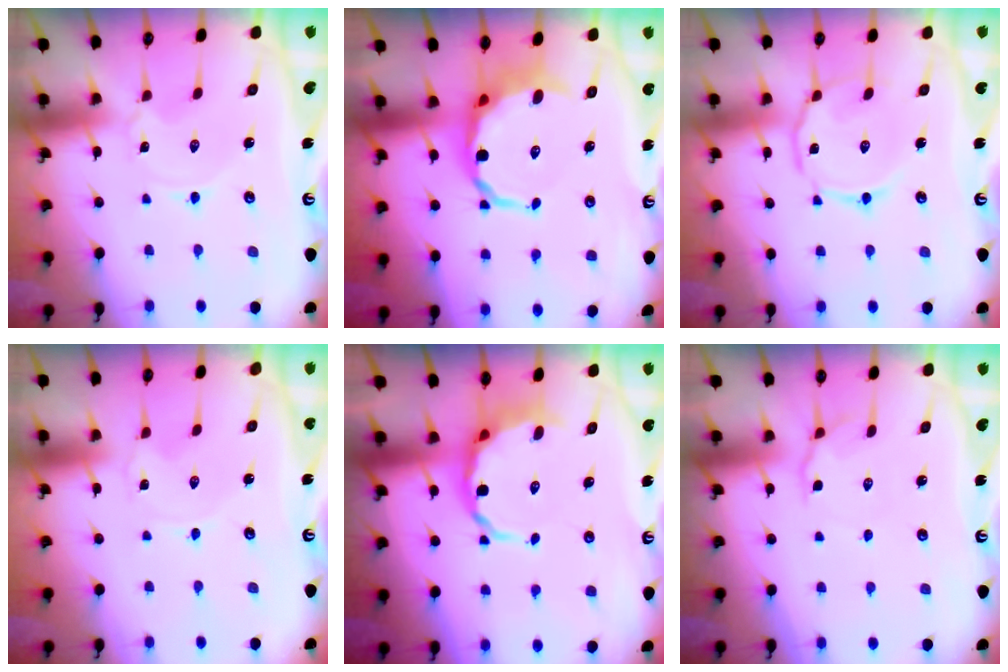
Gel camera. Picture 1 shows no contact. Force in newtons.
{"total": 9.7, "press": 9.3, "slide": 2.7}
{"total": 9.5, "press": 9.5, "slide": 0.7}
{"total": 0.0}
{"total": 8.1, "press": 7.7, "slide": 2.5}
{"total": 5.1, "press": 4.9, "slide": 1.4}